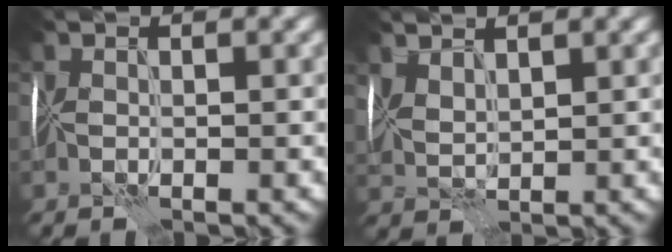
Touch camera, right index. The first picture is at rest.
{"total": 2.7, "force": [2.1, 1.1, 1.4], "torque": [-0.039, 0.008, 0.044]}